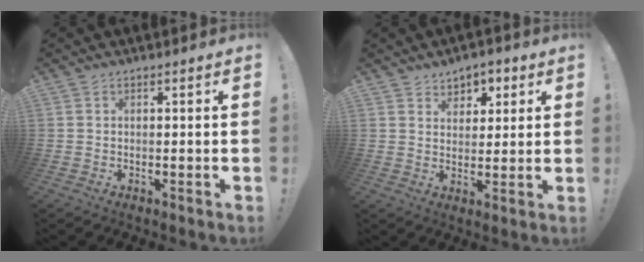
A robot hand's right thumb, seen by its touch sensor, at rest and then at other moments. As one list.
[{"total": 5.6, "force": [2.9, 4.7, 0.9], "torque": [-0.001, -0.022, 0.054]}]